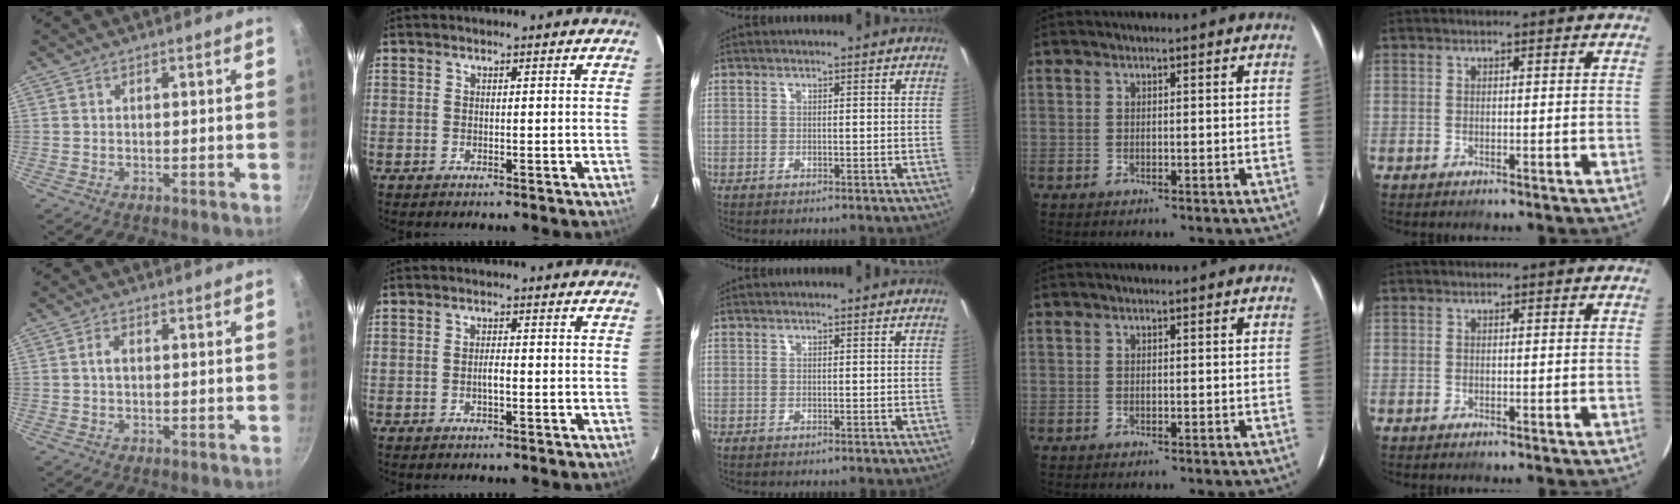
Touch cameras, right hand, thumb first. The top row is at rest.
{"thumb": {"total": 1.8, "force": [0.1, 1.2, 1.4], "torque": [-0.024, 0.004, 0.001]}, "index": {"total": 1.4, "force": [-0.5, 0.3, 1.3], "torque": [-0.025, 0.000, -0.010]}}